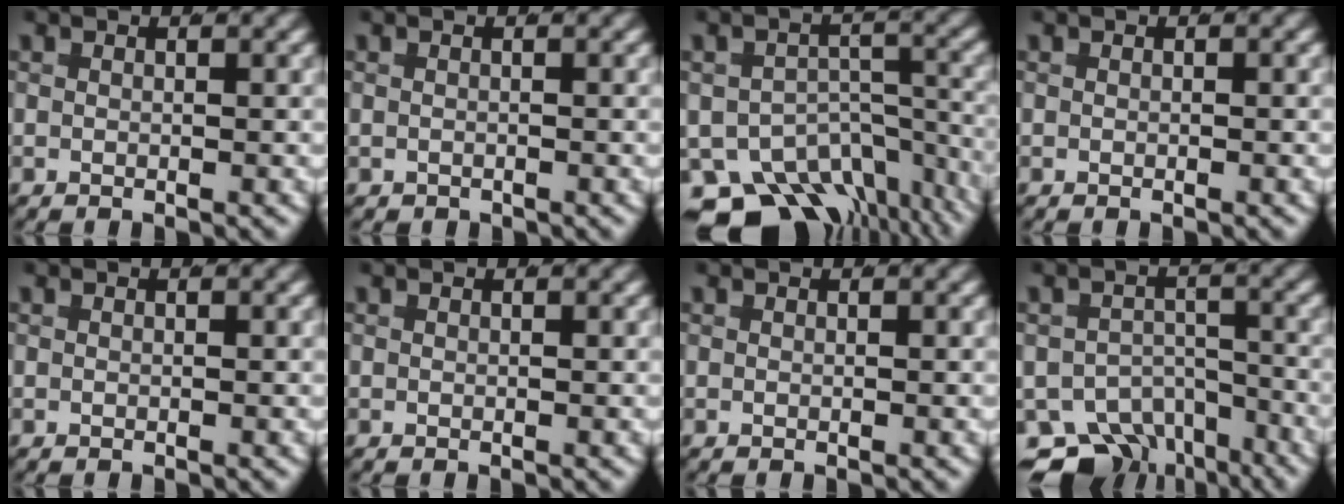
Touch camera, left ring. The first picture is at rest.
{"total": 1.0, "force": [-0.4, 0.9, 0.2], "torque": [-0.008, -0.008, -0.006]}
{"total": 16.6, "force": [-10.3, 11.1, 6.8], "torque": [-0.121, -0.070, -0.155]}
{"total": 0.0}
{"total": 0.0}
{"total": 0.0}
{"total": 0.0}
{"total": 14.2, "force": [-8.7, 10.1, 4.9], "torque": [-0.101, -0.064, -0.144]}